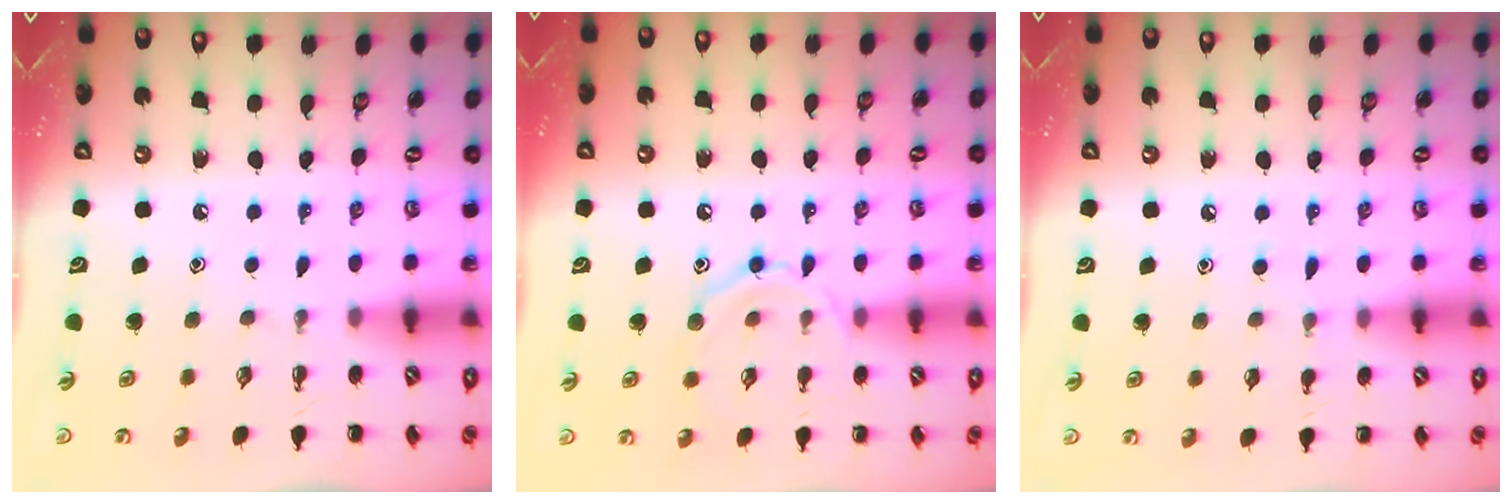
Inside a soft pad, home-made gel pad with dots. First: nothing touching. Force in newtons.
{"total": 10.9, "press": 10.8, "slide": 1.1}
{"total": 5.3, "press": 4.9, "slide": 1.8}